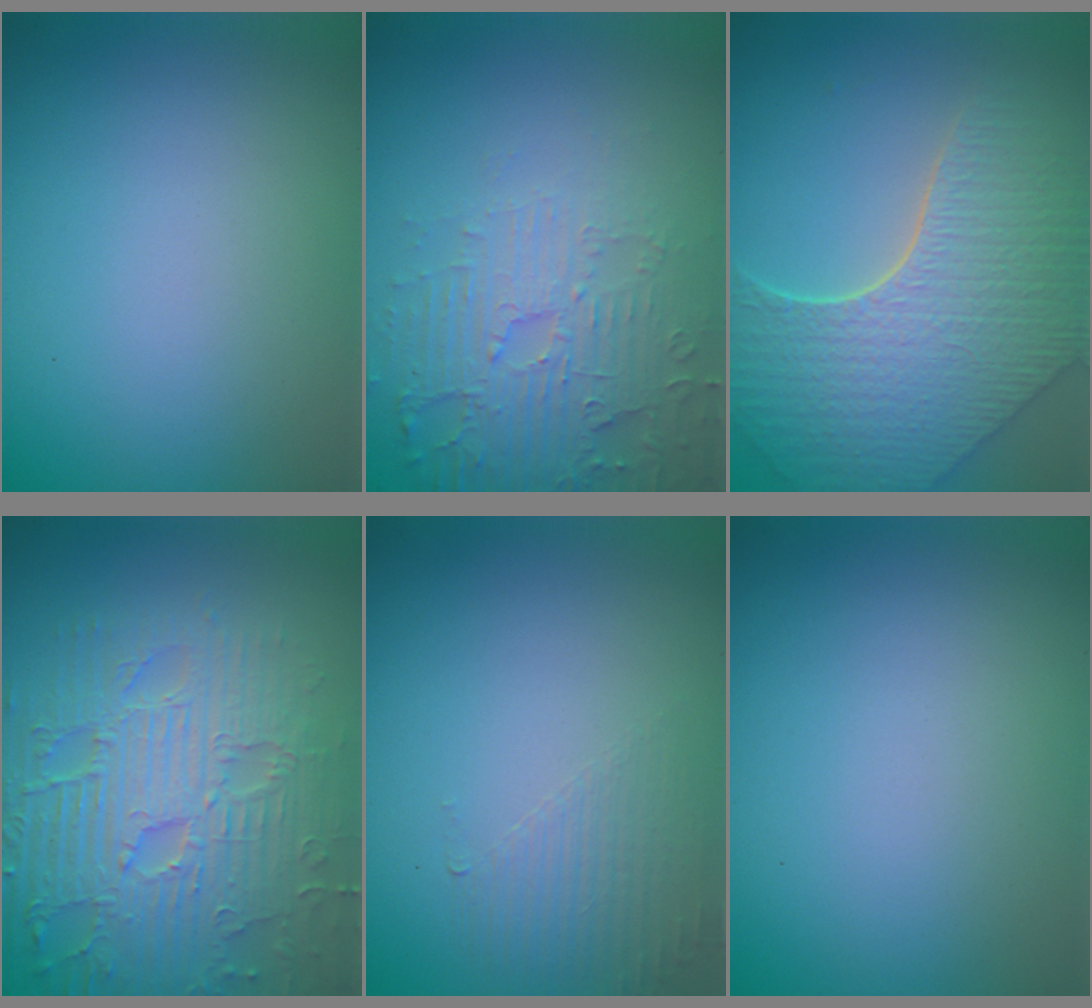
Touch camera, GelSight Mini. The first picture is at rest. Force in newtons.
{"total": 5.3, "press": 3.6, "slide": 3.8}
{"total": 8.4, "press": 6.1, "slide": 5.7}
{"total": 9.4, "press": 6.9, "slide": 6.4}
{"total": 1.6, "press": 0.4, "slide": 1.5}
{"total": 0.0}